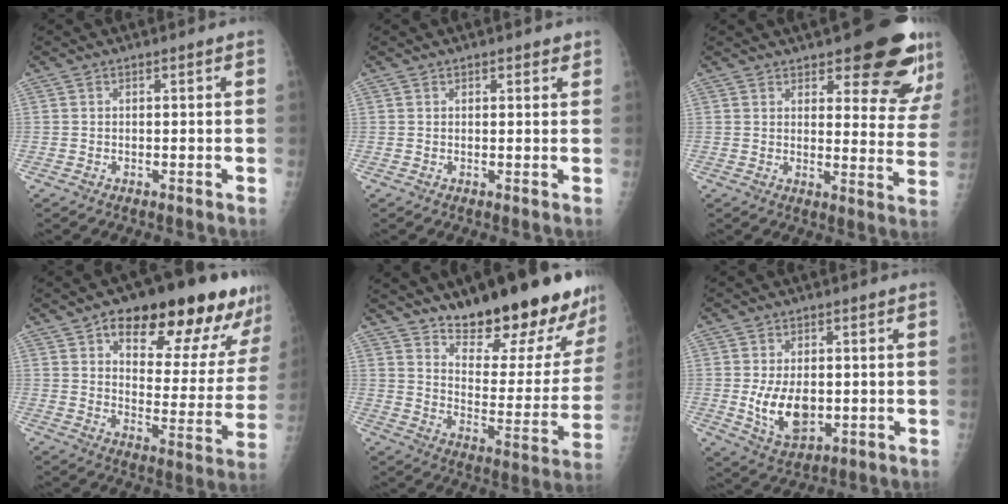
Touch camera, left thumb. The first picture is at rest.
{"total": 1.4, "force": [1.0, 0.7, 0.6], "torque": [0.003, -0.004, 0.009]}
{"total": 16.8, "force": [10.9, 5.5, 11.5], "torque": [-0.111, -0.067, 0.133]}
{"total": 23.6, "force": [14.6, 9.5, 15.9], "torque": [-0.159, -0.043, 0.207]}
{"total": 24.2, "force": [18.6, 6.9, 13.9], "torque": [-0.153, -0.118, 0.265]}
{"total": 9.3, "force": [-0.7, 5.7, 7.3], "torque": [-0.112, -0.014, 0.002]}